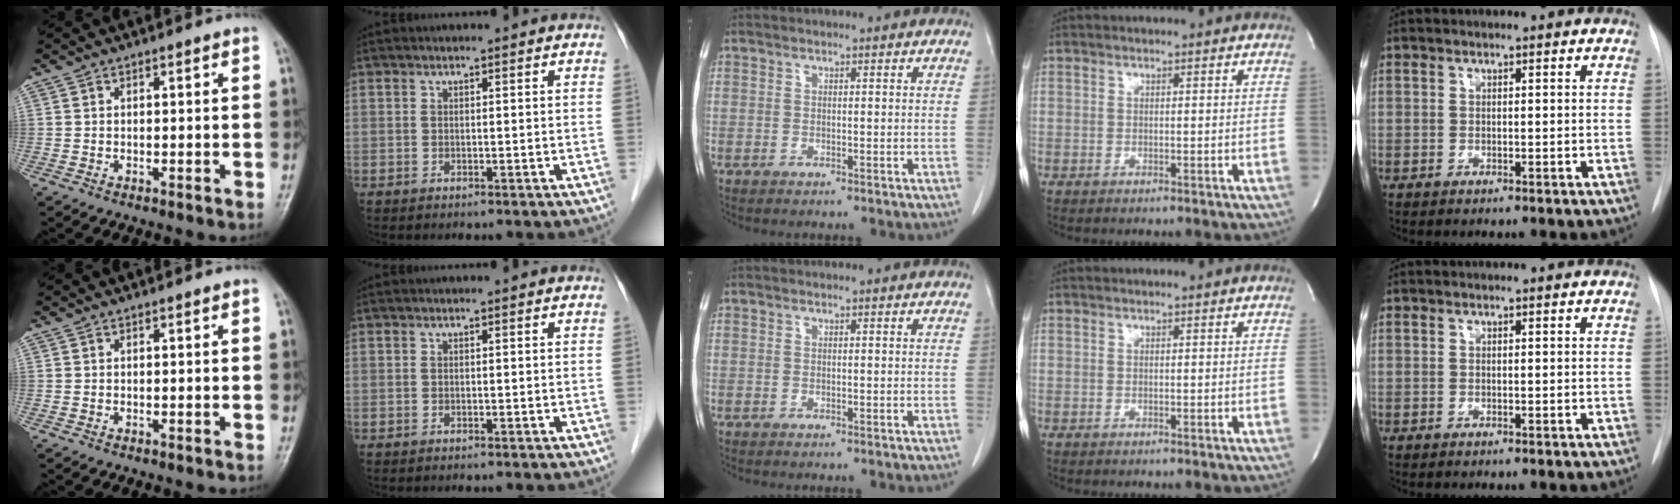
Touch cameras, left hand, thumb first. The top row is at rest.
{}